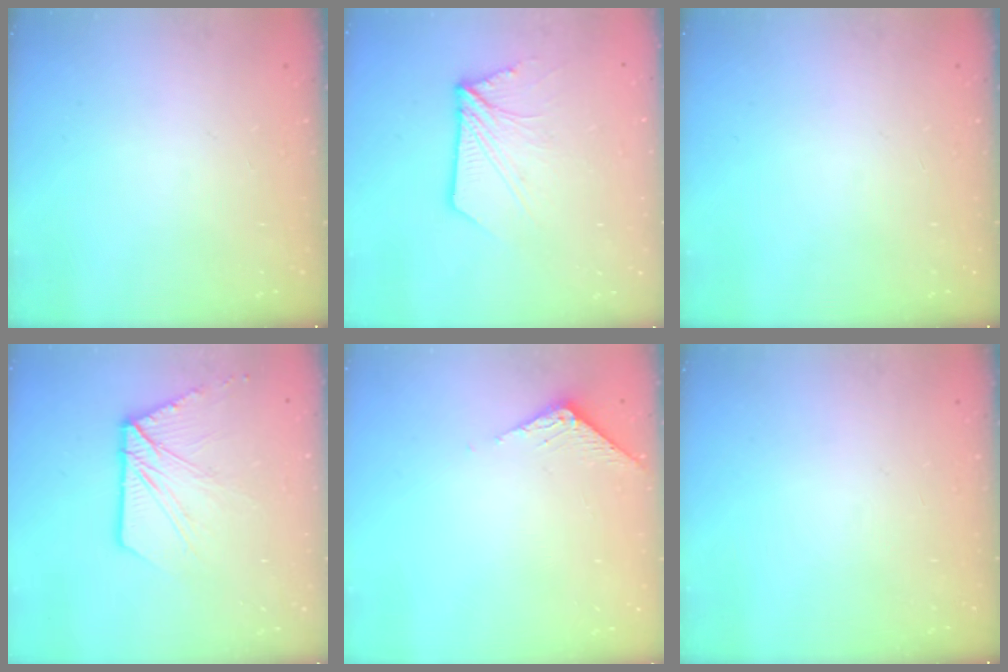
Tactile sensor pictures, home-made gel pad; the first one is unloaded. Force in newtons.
{"total": 9.8, "press": 9.7, "slide": 0.9}
{"total": 0.0}
{"total": 13.2, "press": 13.1, "slide": 1.4}
{"total": 3.4, "press": 3.4, "slide": 0.2}
{"total": 0.0}